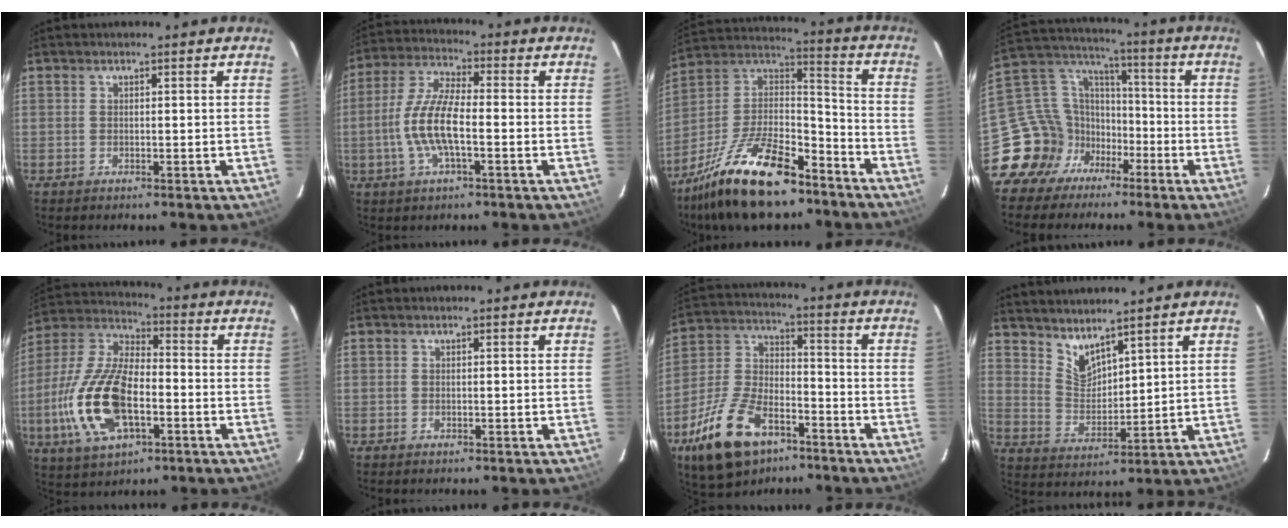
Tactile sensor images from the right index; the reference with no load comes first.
{"total": 10.7, "force": [-2.5, 3.2, 9.9], "torque": [-0.209, 0.002, -0.052]}
{"total": 23.0, "force": [-15.6, 8.9, 14.3], "torque": [-0.283, 0.003, -0.262]}
{"total": 14.5, "force": [-7.7, 11.5, 4.3], "torque": [-0.102, 0.052, -0.132]}
{"total": 19.0, "force": [-5.2, 9.0, 15.9], "torque": [-0.351, -0.008, -0.096]}
{"total": 0.0}
{"total": 18.2, "force": [-10.3, 9.6, 11.4], "torque": [-0.244, 0.001, -0.180]}
{"total": 6.2, "force": [5.4, 1.7, 2.6], "torque": [-0.045, -0.007, 0.111]}